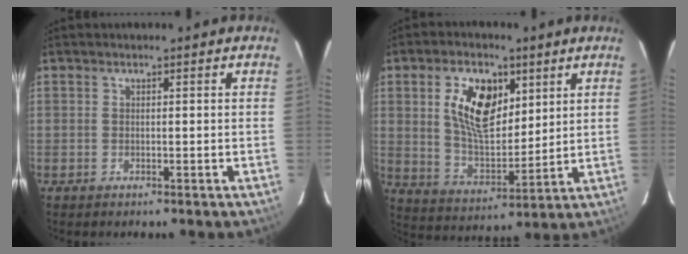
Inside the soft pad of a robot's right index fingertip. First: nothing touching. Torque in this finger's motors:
{"motor_torque": [1.04, 0.31, 0.33, 0.14]}